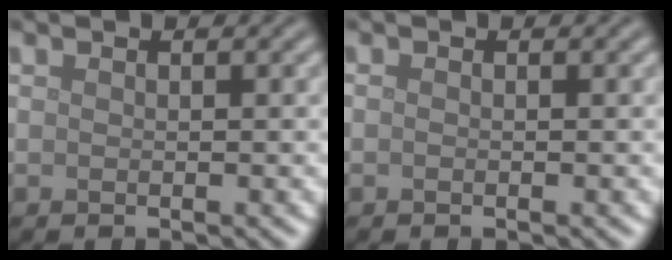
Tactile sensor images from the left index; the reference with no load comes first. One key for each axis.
{"total": 0.0}